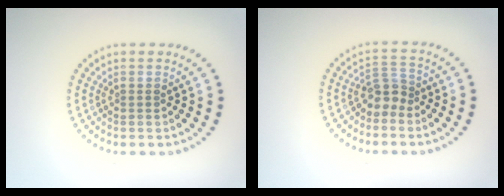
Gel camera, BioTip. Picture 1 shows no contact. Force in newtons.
{"total": 2.2, "press": 1.7, "slide": 1.4}